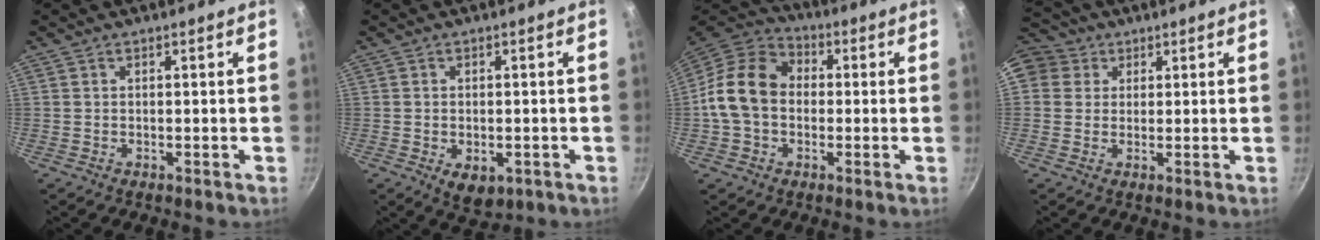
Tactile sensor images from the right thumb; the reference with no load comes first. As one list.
[{"total": 5.3, "force": [-1.4, 3.4, 3.8], "torque": [-0.045, -0.004, -0.012]}, {"total": 13.6, "force": [-0.3, 10.6, 8.6], "torque": [-0.125, 0.031, -0.027]}, {"total": 10.5, "force": [3.7, 9.0, 3.9], "torque": [-0.067, 0.019, 0.056]}]